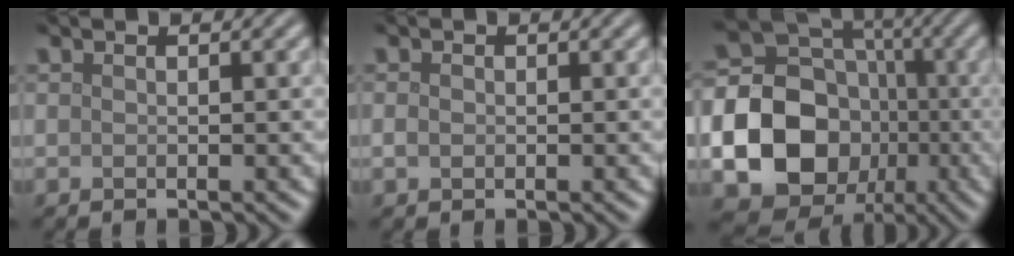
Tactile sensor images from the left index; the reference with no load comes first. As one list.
[{"total": 0.7, "force": [-0.1, 0.6, 0.5], "torque": [-0.009, 0.000, -0.002]}, {"total": 21.1, "force": [-4.7, 19.1, 7.5], "torque": [-0.188, -0.026, -0.106]}]